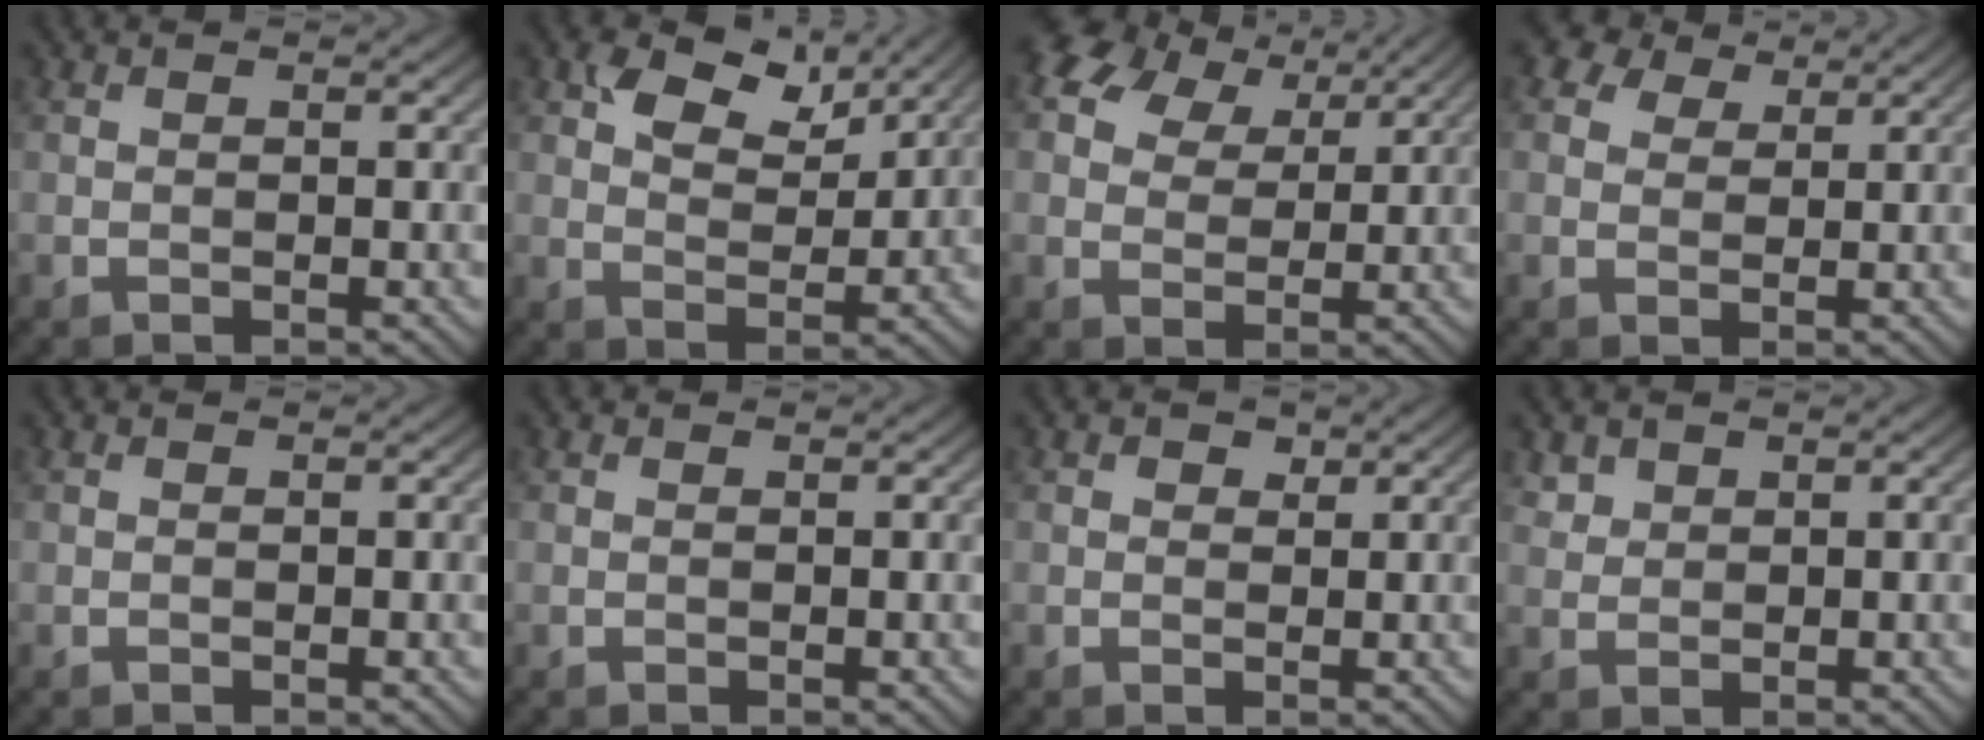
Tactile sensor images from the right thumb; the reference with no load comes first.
{"total": 7.2, "force": [4.2, 3.9, 4.3], "torque": [-0.078, -0.006, 0.074]}
{"total": 8.2, "force": [5.0, 5.0, 4.2], "torque": [-0.082, 0.013, 0.089]}
{"total": 4.7, "force": [3.2, 2.9, 2.0], "torque": [-0.043, 0.001, 0.063]}
{"total": 0.0}
{"total": 0.0}
{"total": 1.2, "force": [0.8, 0.9, 0.4], "torque": [-0.007, 0.000, 0.011]}
{"total": 1.8, "force": [1.2, 1.2, 0.4], "torque": [-0.014, -0.003, 0.029]}